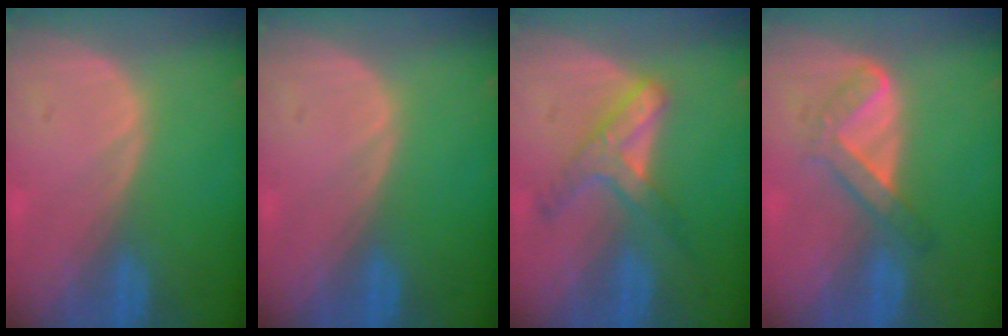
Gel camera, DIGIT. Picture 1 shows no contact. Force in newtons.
{"total": 0.0}
{"total": 5.9, "press": 5.6, "slide": 1.7}
{"total": 4.6, "press": 4.6, "slide": 0.6}